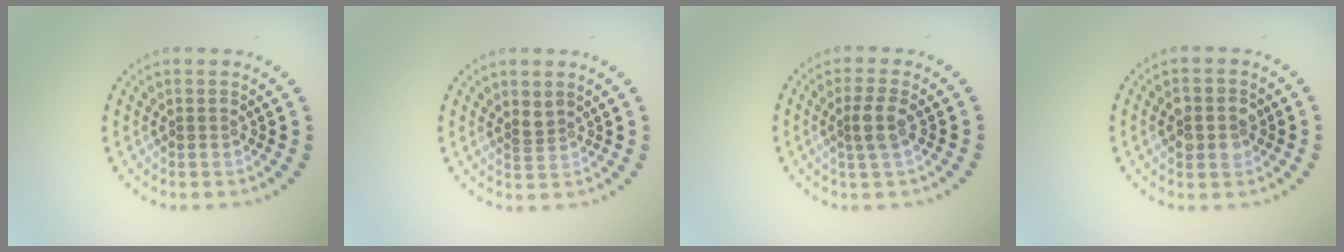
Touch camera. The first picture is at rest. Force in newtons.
{"total": 0.8, "press": 0.5, "slide": 0.6}
{"total": 2.0, "press": 1.7, "slide": 1.1}
{"total": 2.7, "press": 2.7, "slide": 0.2}